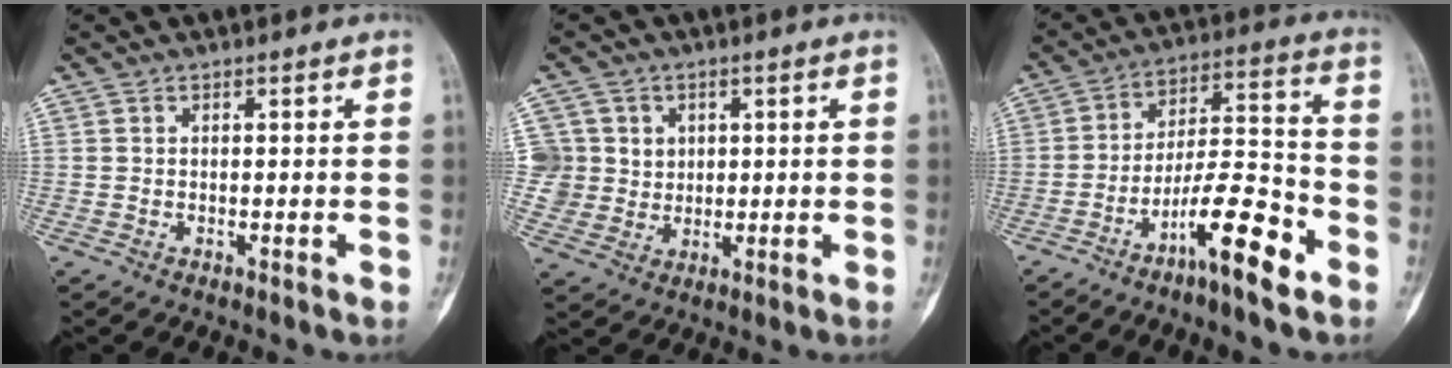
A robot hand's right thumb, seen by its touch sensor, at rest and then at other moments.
{"total": 6.9, "force": [1.9, 6.6, 0.5], "torque": [0.026, -0.003, 0.039]}
{"total": 13.0, "force": [-7.4, 2.9, 10.3], "torque": [-0.175, 0.061, -0.128]}